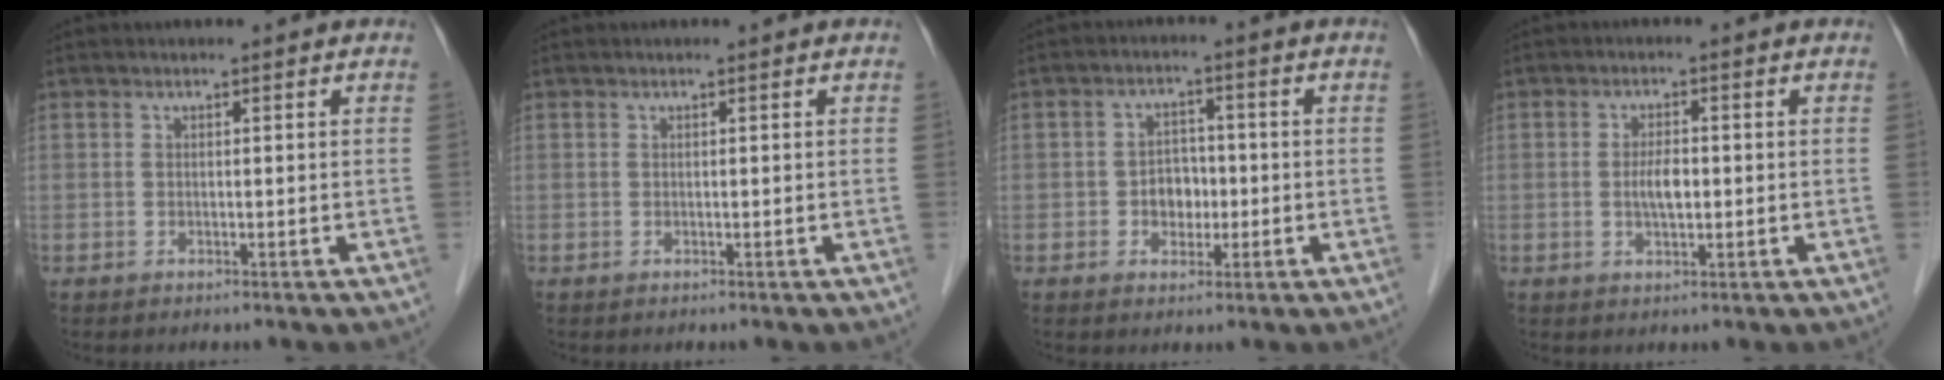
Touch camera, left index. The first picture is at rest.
{"total": 0.0}
{"total": 4.2, "force": [-1.4, 3.1, 2.5], "torque": [-0.041, 0.004, -0.022]}
{"total": 3.2, "force": [-0.8, 1.2, 2.9], "torque": [-0.057, -0.004, -0.013]}